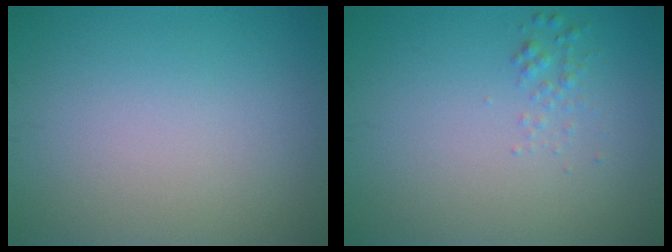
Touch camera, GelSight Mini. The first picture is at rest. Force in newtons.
{"total": 1.0, "press": 1.0, "slide": 0.0}